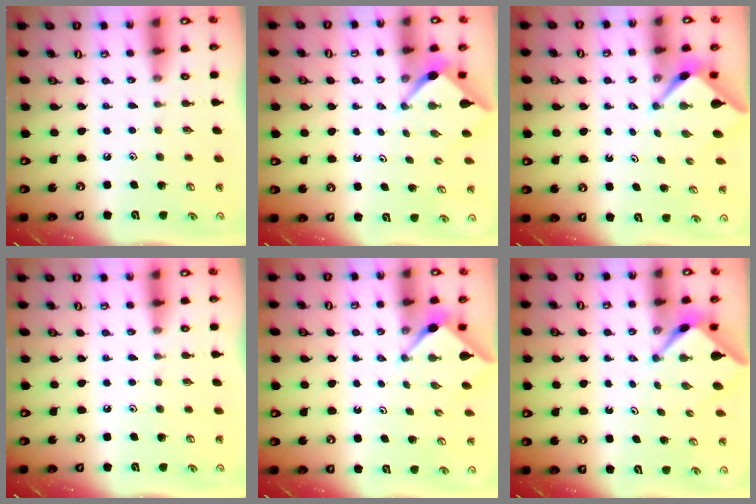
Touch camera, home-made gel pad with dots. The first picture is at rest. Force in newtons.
{"total": 2.6, "press": 2.6, "slide": 0.2}
{"total": 2.7, "press": 2.7, "slide": 0.3}
{"total": 0.0}
{"total": 3.0, "press": 2.9, "slide": 0.4}
{"total": 2.5, "press": 2.5, "slide": 0.2}